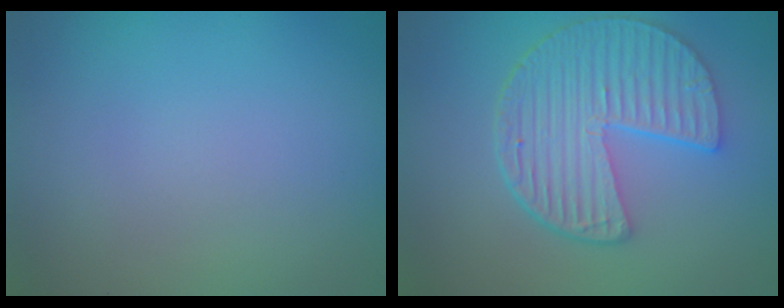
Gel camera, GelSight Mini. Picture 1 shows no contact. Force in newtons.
{"total": 6.3, "press": 4.7, "slide": 4.1}